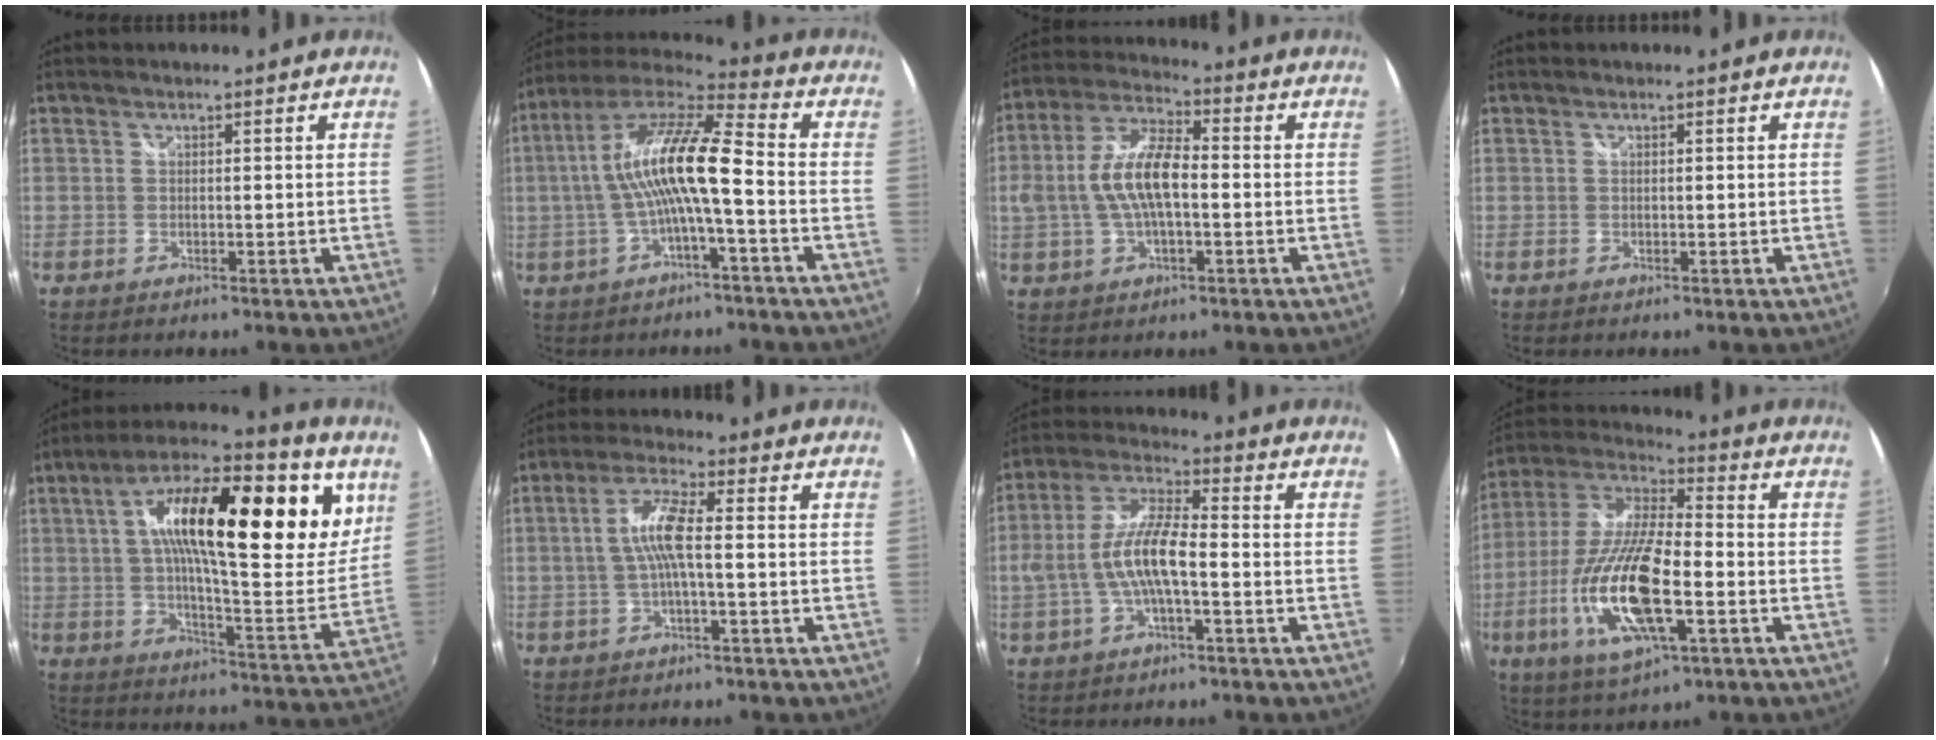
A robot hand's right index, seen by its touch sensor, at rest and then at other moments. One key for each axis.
{"total": 13.5, "fx": -1.5, "fy": 2.0, "fz": 13.2, "tx": -0.250, "ty": 0.015, "tz": -0.028}
{"total": 11.2, "fx": -1.0, "fy": 4.6, "fz": 10.2, "tx": -0.208, "ty": 0.009, "tz": -0.017}
{"total": 0.0}
{"total": 28.2, "fx": 9.5, "fy": 8.9, "fz": 25.0, "tx": -0.401, "ty": 0.026, "tz": 0.136}
{"total": 6.5, "fx": -0.7, "fy": 0.6, "fz": 6.5, "tx": -0.136, "ty": 0.008, "tz": -0.011}
{"total": 10.7, "fx": -2.2, "fy": 2.7, "fz": 10.2, "tx": -0.208, "ty": 0.005, "tz": -0.037}
{"total": 20.0, "fx": -6.1, "fy": 6.2, "fz": 18.0, "tx": -0.367, "ty": -0.027, "tz": -0.116}